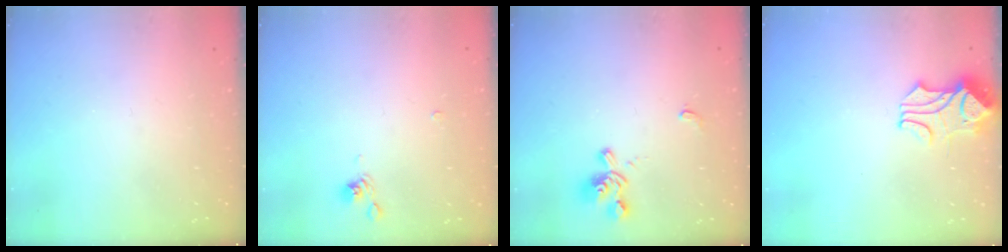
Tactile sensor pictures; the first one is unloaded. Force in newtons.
{"total": 2.9, "press": 2.8, "slide": 0.5}
{"total": 1.7, "press": 1.0, "slide": 1.3}
{"total": 1.8, "press": 1.4, "slide": 1.1}